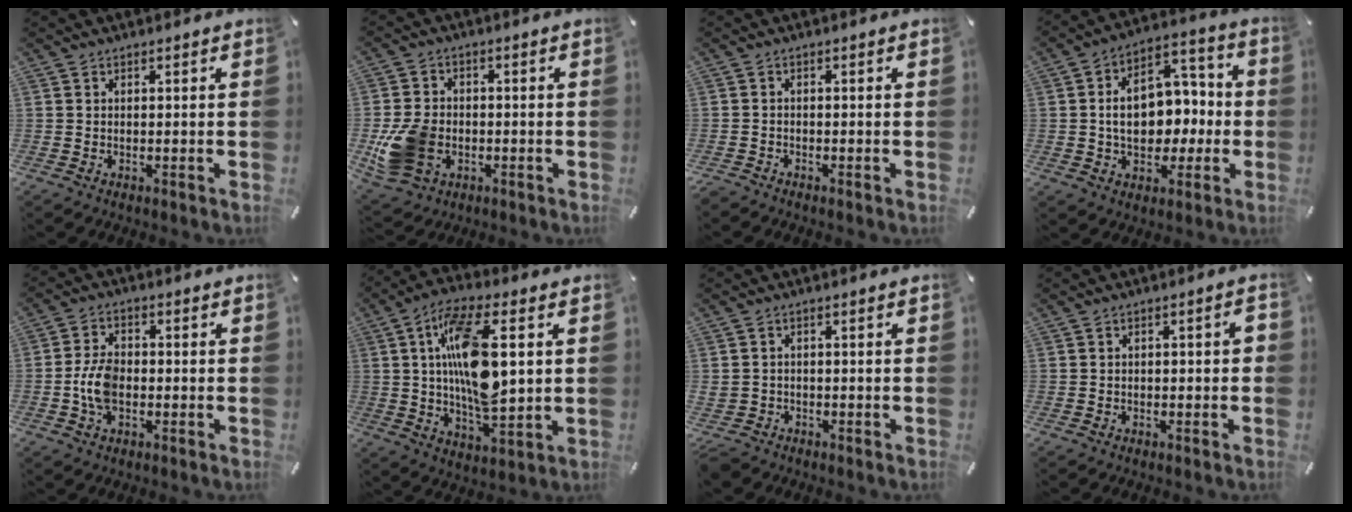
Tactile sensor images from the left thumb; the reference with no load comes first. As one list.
[{"total": 11.5, "force": [-2.6, 9.0, 6.7], "torque": [-0.145, 0.006, -0.046]}, {"total": 1.2, "force": [-1.0, 0.6, 0.2], "torque": [-0.005, 0.003, -0.021]}, {"total": 14.5, "force": [-0.7, 10.8, 9.7], "torque": [-0.161, 0.006, -0.007]}, {"total": 6.8, "force": [-1.4, 4.3, 5.0], "torque": [-0.113, 0.004, -0.028]}, {"total": 16.9, "force": [3.1, 7.1, 15.0], "torque": [-0.299, -0.003, 0.047]}, {"total": 2.7, "force": [-1.5, 2.1, 0.6], "torque": [-0.027, 0.005, -0.037]}, {"total": 2.8, "force": [-0.8, 1.3, 2.3], "torque": [-0.039, 0.011, -0.015]}]